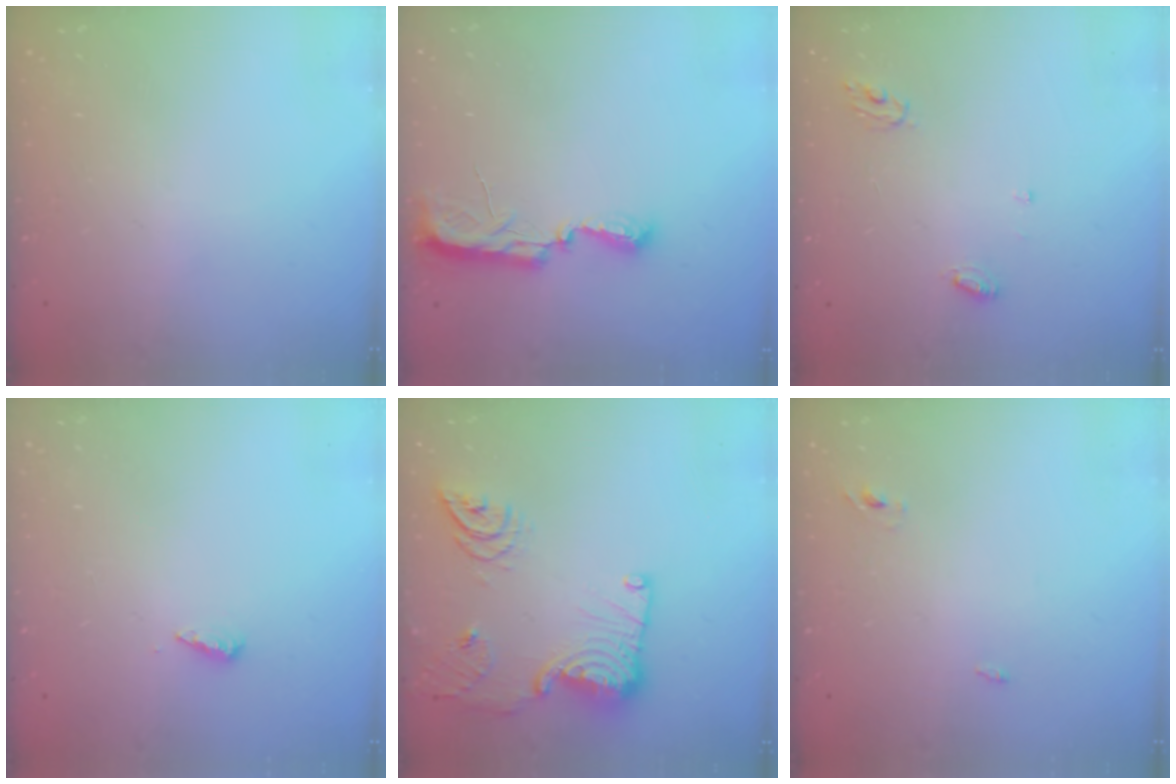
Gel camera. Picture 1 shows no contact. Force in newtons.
{"total": 7.7, "press": 7.7, "slide": 0.6}
{"total": 5.1, "press": 5.1, "slide": 0.4}
{"total": 3.6, "press": 3.6, "slide": 0.4}
{"total": 20.1, "press": 19.4, "slide": 5.4}
{"total": 2.3, "press": 2.1, "slide": 1.0}